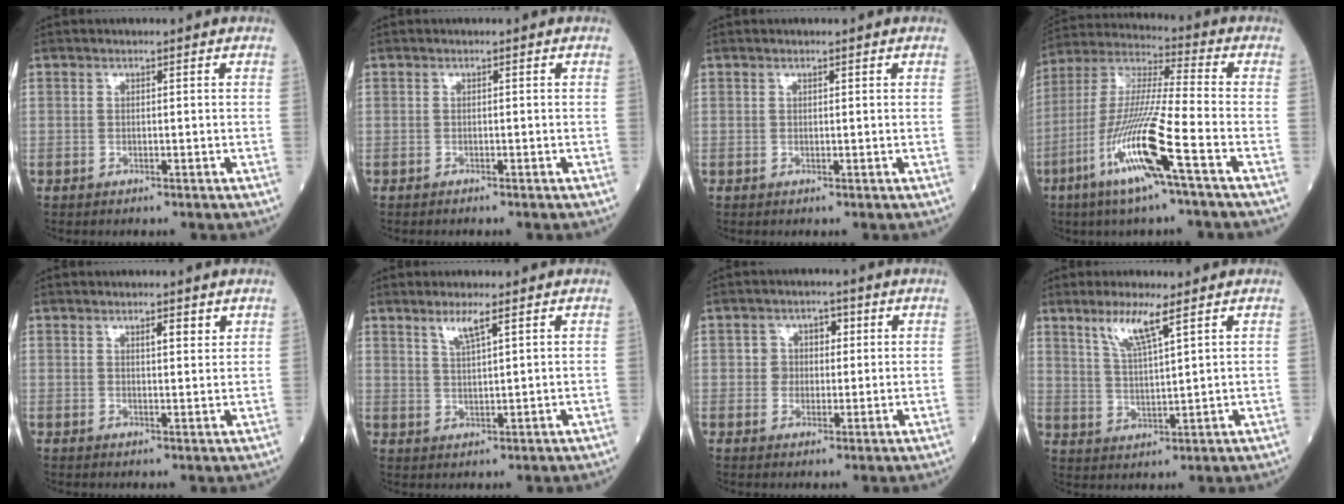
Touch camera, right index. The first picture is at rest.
{"total": 0.5, "force": [-0.5, 0.0, 0.2], "torque": [-0.001, -0.001, -0.010]}
{"total": 0.0}
{"total": 15.6, "force": [-6.9, -0.4, 13.9], "torque": [-0.289, -0.019, -0.137]}
{"total": 2.2, "force": [1.5, 0.5, 1.6], "torque": [-0.025, -0.003, 0.022]}
{"total": 3.5, "force": [2.3, 0.1, 2.6], "torque": [-0.054, -0.002, 0.047]}
{"total": 3.9, "force": [0.7, 3.5, 1.6], "torque": [-0.017, 0.016, 0.010]}
{"total": 6.5, "force": [4.2, 0.2, 5.0], "torque": [-0.100, -0.006, 0.082]}